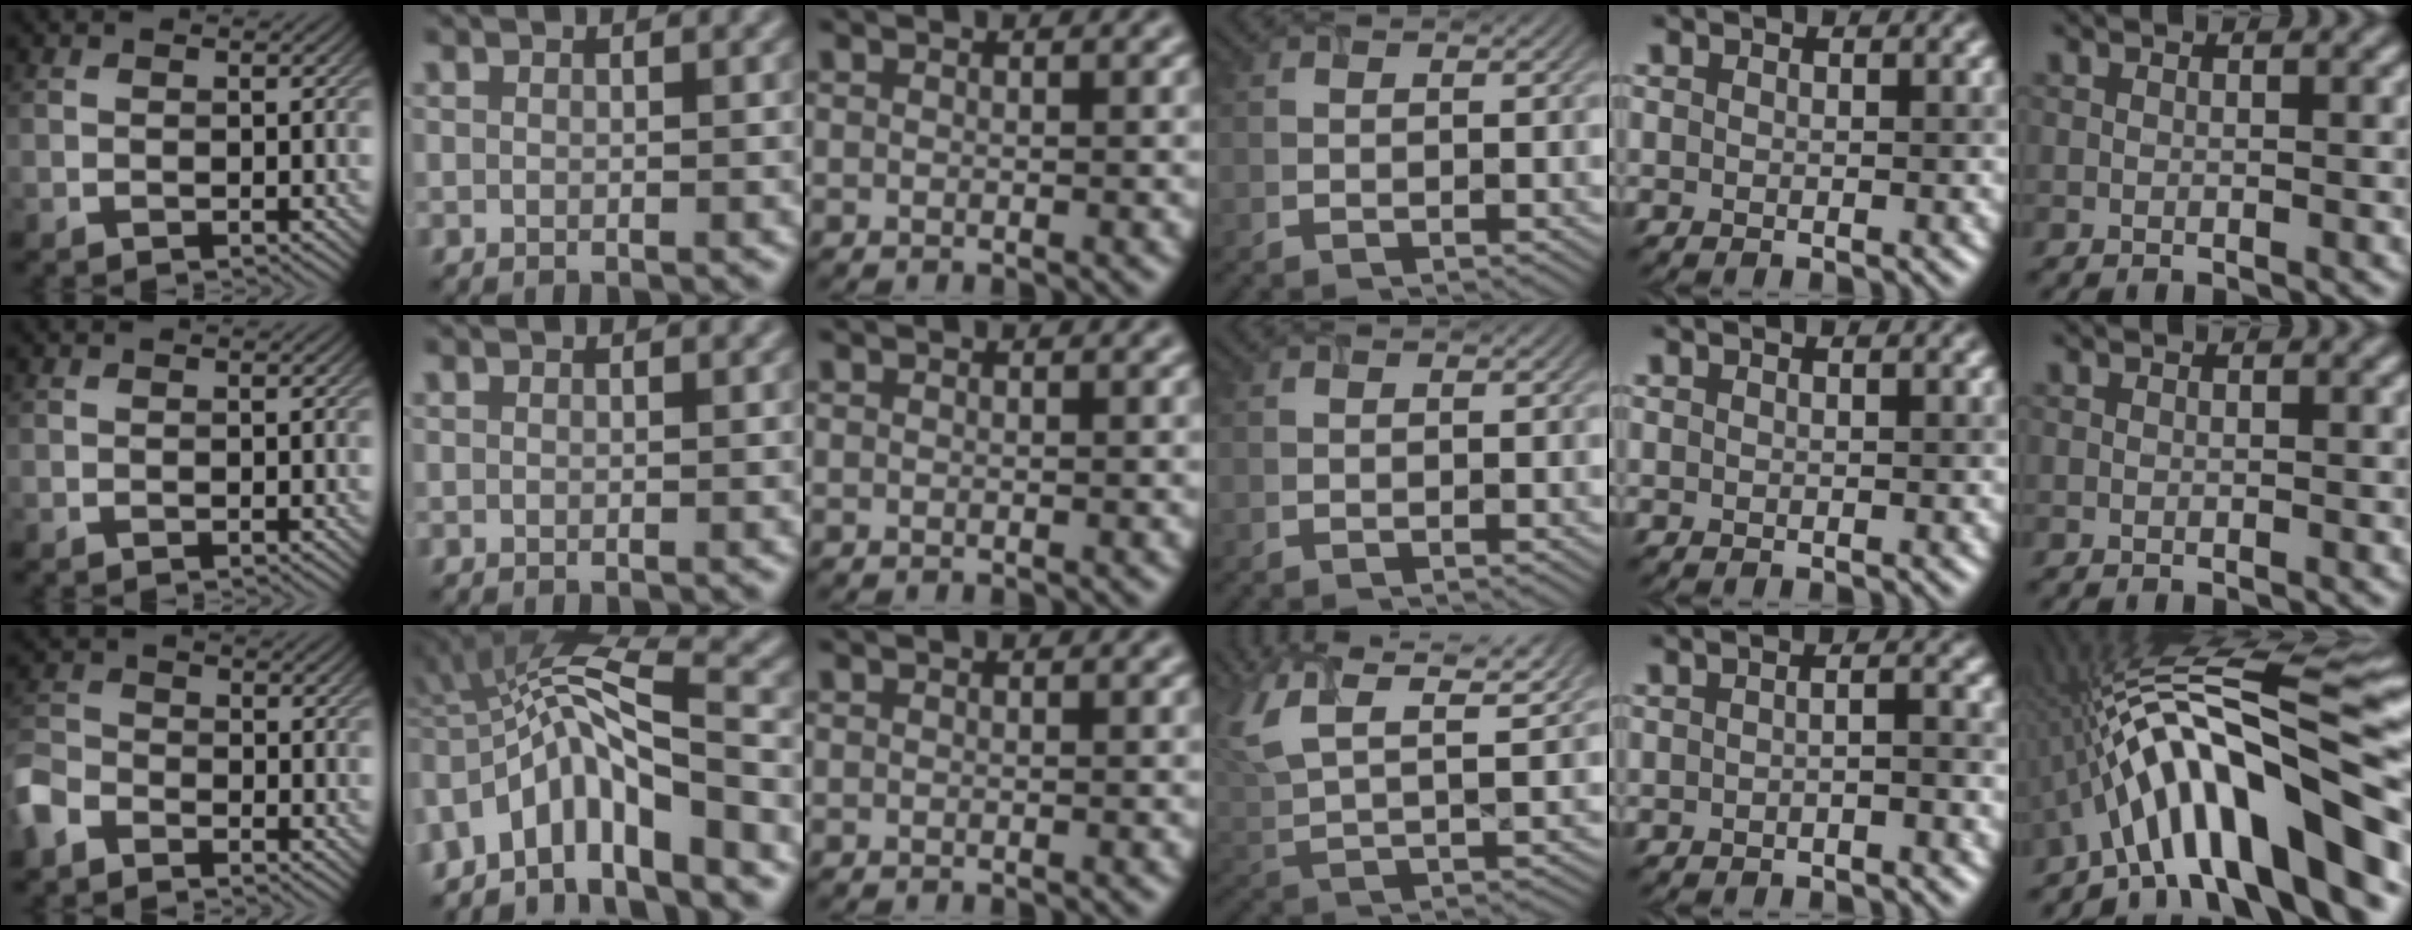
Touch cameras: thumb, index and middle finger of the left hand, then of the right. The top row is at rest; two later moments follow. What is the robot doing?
{"motion": "screw", "object": "timer"}